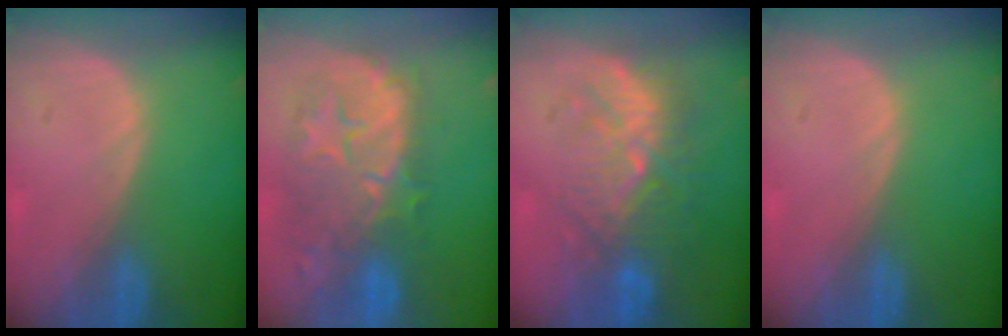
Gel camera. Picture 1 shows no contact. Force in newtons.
{"total": 11.0, "press": 10.2, "slide": 4.0}
{"total": 9.6, "press": 9.0, "slide": 3.1}
{"total": 0.0}